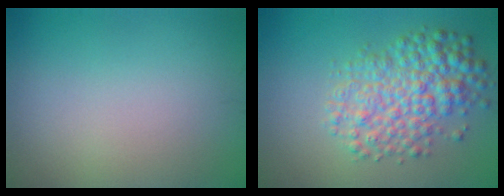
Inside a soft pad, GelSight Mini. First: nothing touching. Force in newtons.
{"total": 5.9, "press": 5.9, "slide": 0.1}